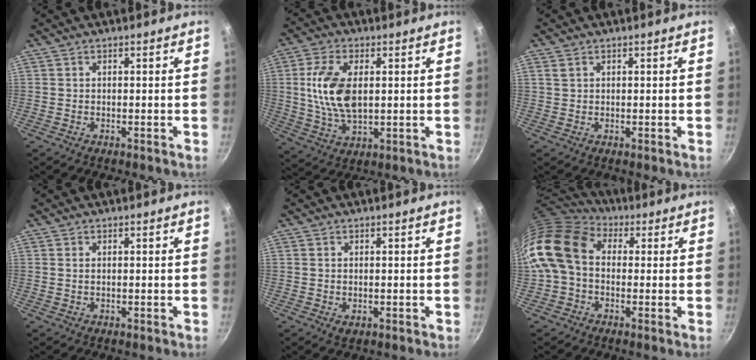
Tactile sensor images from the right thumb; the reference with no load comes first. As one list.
[{"total": 11.9, "force": [1.6, 6.4, 9.9], "torque": [-0.188, -0.003, 0.033]}, {"total": 1.2, "force": [0.6, 0.8, 0.6], "torque": [-0.011, 0.001, 0.012]}, {"total": 0.8, "force": [0.2, 0.4, 0.6], "torque": [-0.012, 0.000, 0.003]}, {"total": 1.3, "force": [-0.1, 0.9, 1.0], "torque": [-0.014, -0.003, -0.001]}, {"total": 13.4, "force": [0.8, 10.1, 8.9], "torque": [-0.153, 0.025, -0.005]}]